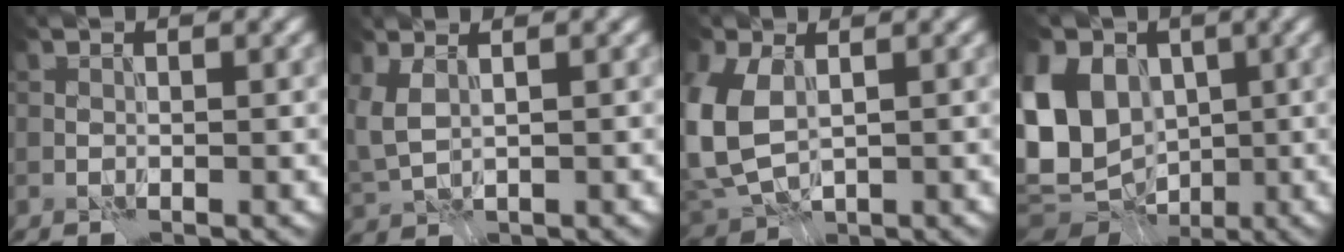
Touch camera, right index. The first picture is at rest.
{"total": 3.3, "force": [1.1, 1.8, 2.6], "torque": [-0.065, 0.004, 0.031]}
{"total": 7.2, "force": [0.6, 4.6, 5.5], "torque": [-0.149, -0.006, 0.013]}
{"total": 15.4, "force": [0.8, 12.6, 8.8], "torque": [-0.207, 0.022, -0.007]}